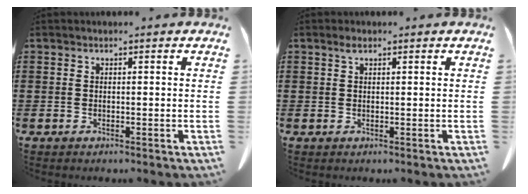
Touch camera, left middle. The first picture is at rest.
{"total": 1.2, "force": [0.6, 0.4, 0.9], "torque": [-0.020, 0.002, 0.011]}